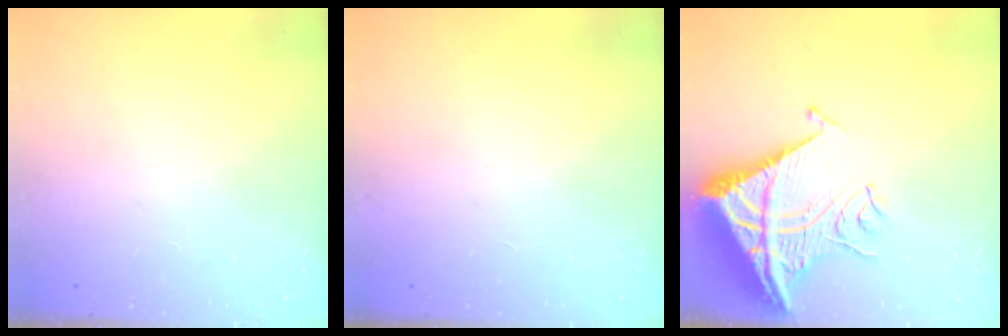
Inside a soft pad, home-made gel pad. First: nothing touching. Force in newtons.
{"total": 1.5, "press": 1.5, "slide": 0.1}
{"total": 11.9, "press": 11.8, "slide": 1.2}